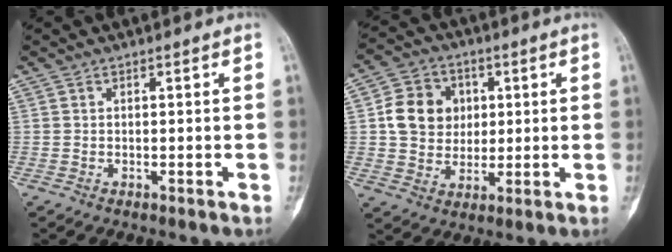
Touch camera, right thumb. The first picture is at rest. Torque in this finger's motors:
{"motor_torque": [0.41, 0.48, 0.22, -0.25, 0.04]}